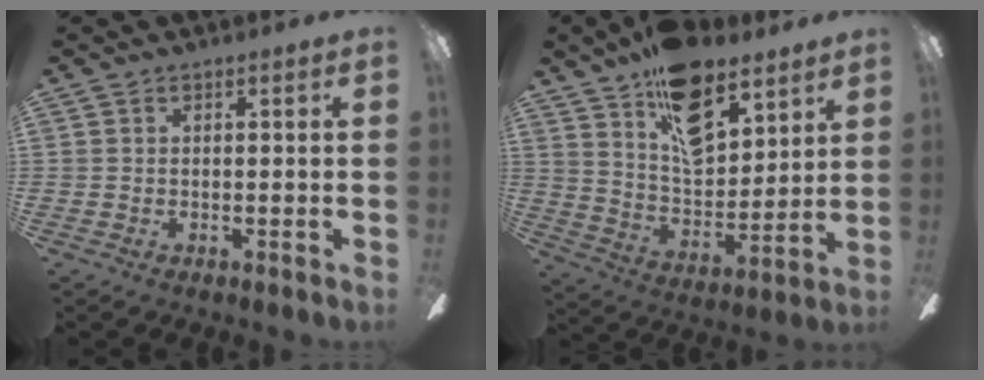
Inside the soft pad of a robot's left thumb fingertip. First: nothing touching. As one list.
[{"total": 17.5, "force": [11.9, 9.0, 9.2], "torque": [-0.150, -0.061, 0.212]}]